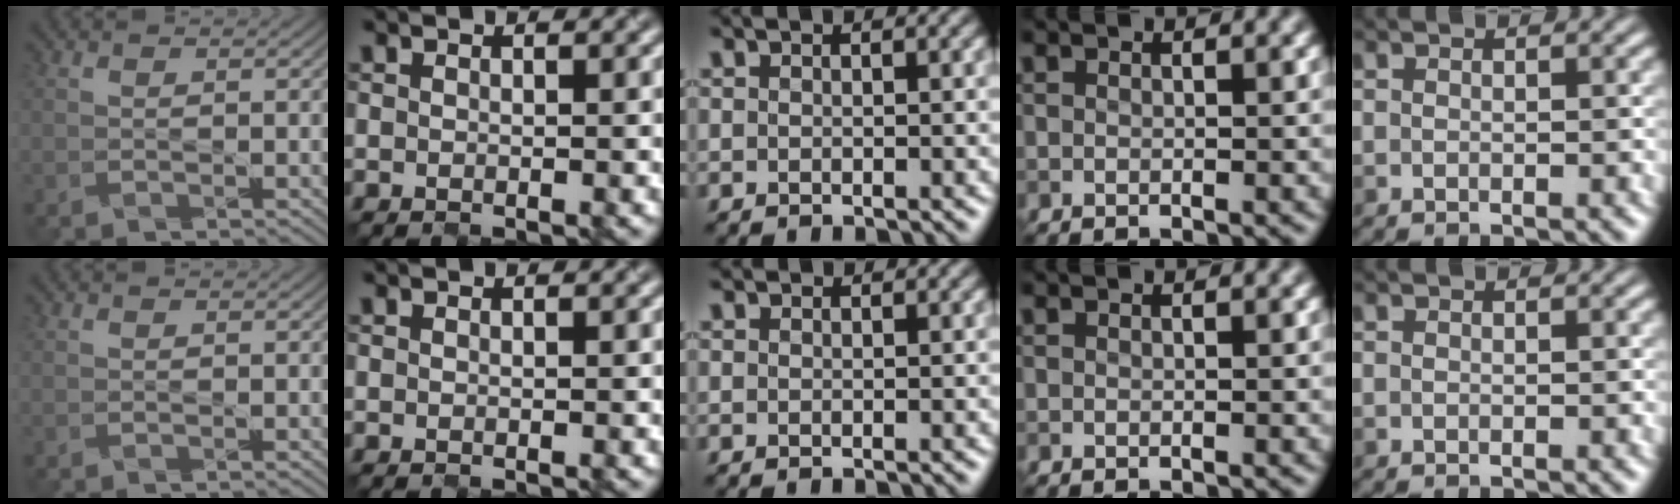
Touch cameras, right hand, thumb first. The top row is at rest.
{"middle": {"total": 0.9, "force": [0.9, 0.1, 0.0], "torque": [-0.007, -0.004, 0.005]}}